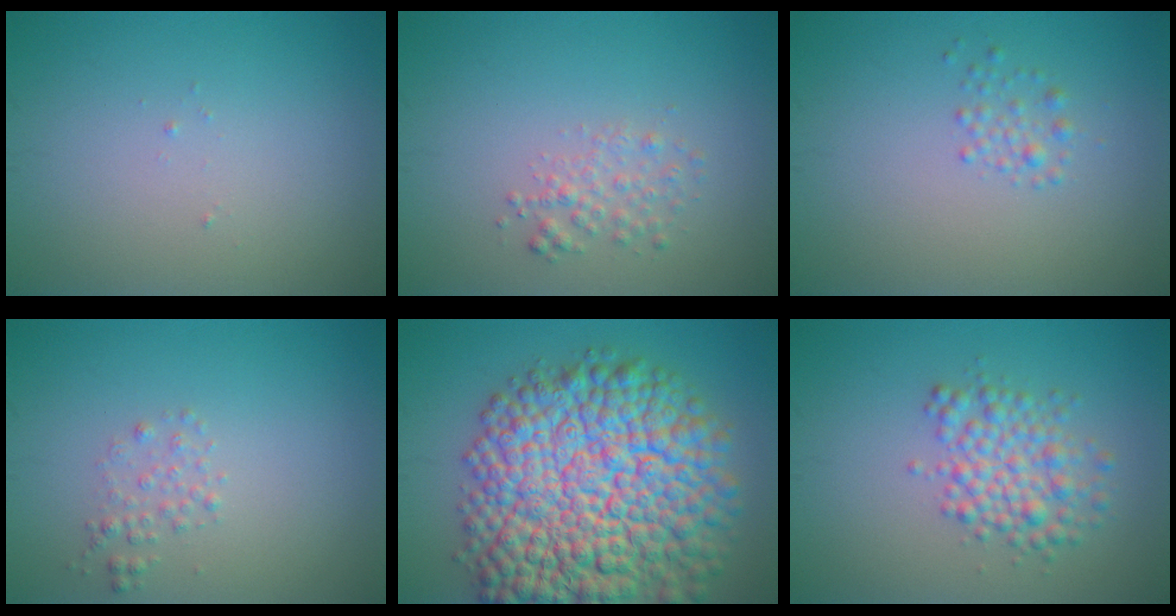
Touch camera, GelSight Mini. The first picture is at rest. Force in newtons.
{"total": 1.7, "press": 1.7, "slide": 0.1}
{"total": 1.2, "press": 1.2, "slide": 0.0}
{"total": 1.2, "press": 1.2, "slide": 0.1}
{"total": 16.9, "press": 16.9, "slide": 0.7}
{"total": 3.8, "press": 3.8, "slide": 0.0}